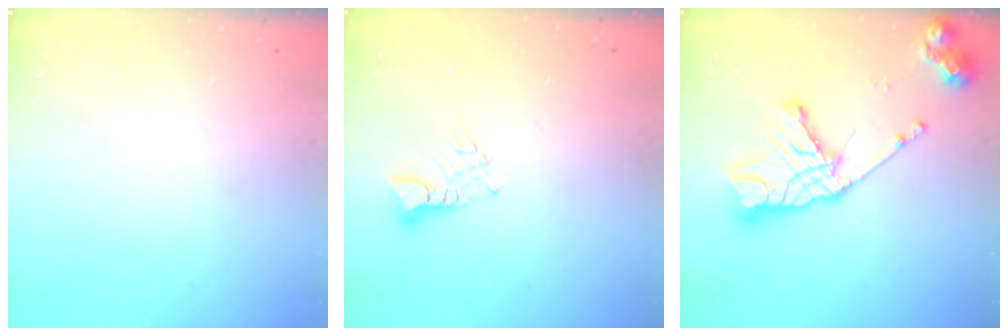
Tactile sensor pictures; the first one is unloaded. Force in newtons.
{"total": 3.2, "press": 3.2, "slide": 0.4}
{"total": 17.8, "press": 17.7, "slide": 1.5}